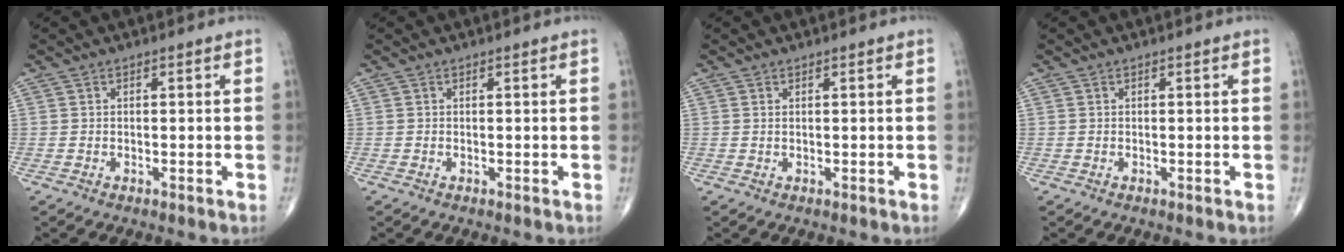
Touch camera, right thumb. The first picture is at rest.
{"total": 0.0}
{"total": 0.0}
{"total": 0.0}